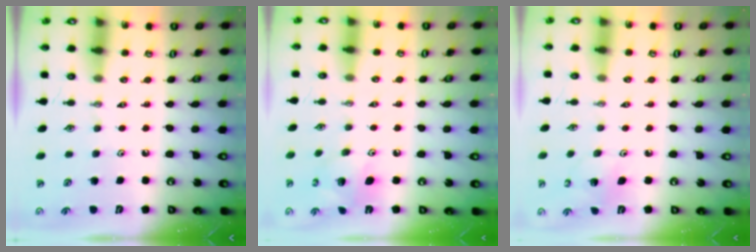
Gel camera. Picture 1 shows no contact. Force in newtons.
{"total": 9.7, "press": 9.7, "slide": 0.4}
{"total": 4.1, "press": 4.1, "slide": 0.3}